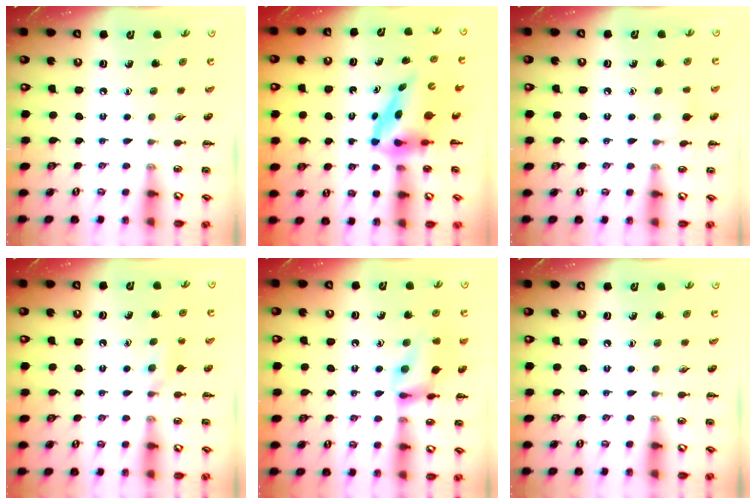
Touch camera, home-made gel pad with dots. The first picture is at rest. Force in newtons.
{"total": 5.0, "press": 4.8, "slide": 1.3}
{"total": 6.9, "press": 6.6, "slide": 2.0}
{"total": 4.4, "press": 4.1, "slide": 1.5}
{"total": 13.5, "press": 13.5, "slide": 1.1}
{"total": 0.0}